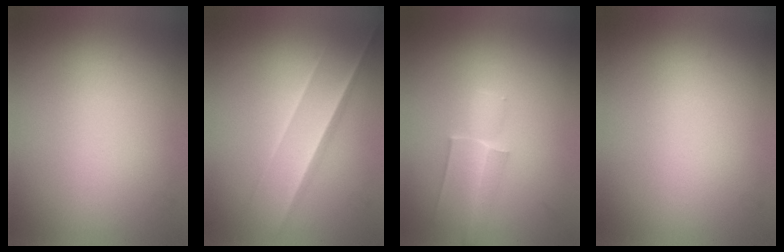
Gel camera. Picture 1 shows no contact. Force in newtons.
{"total": 1.5}
{"total": 1.8}
{"total": 0.0}